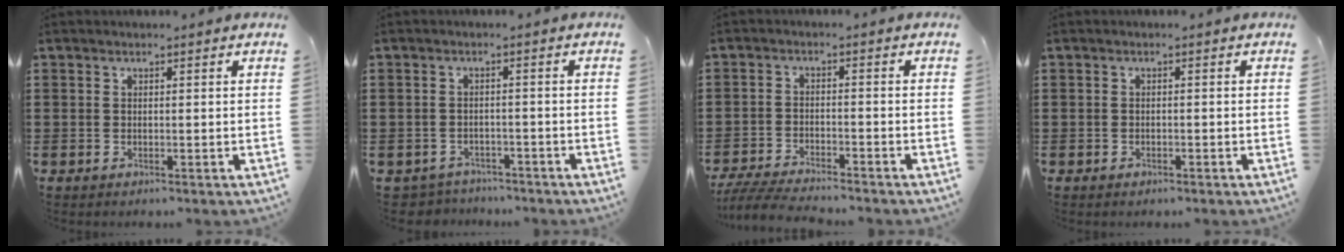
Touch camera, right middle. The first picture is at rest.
{"total": 2.5, "force": [-2.4, 0.7, -0.4], "torque": [-0.004, 0.001, -0.056]}
{"total": 4.9, "force": [-4.8, 0.4, 1.2], "torque": [-0.033, -0.005, -0.098]}
{"total": 0.8, "force": [-0.7, 0.4, 0.2], "torque": [-0.005, 0.000, -0.015]}